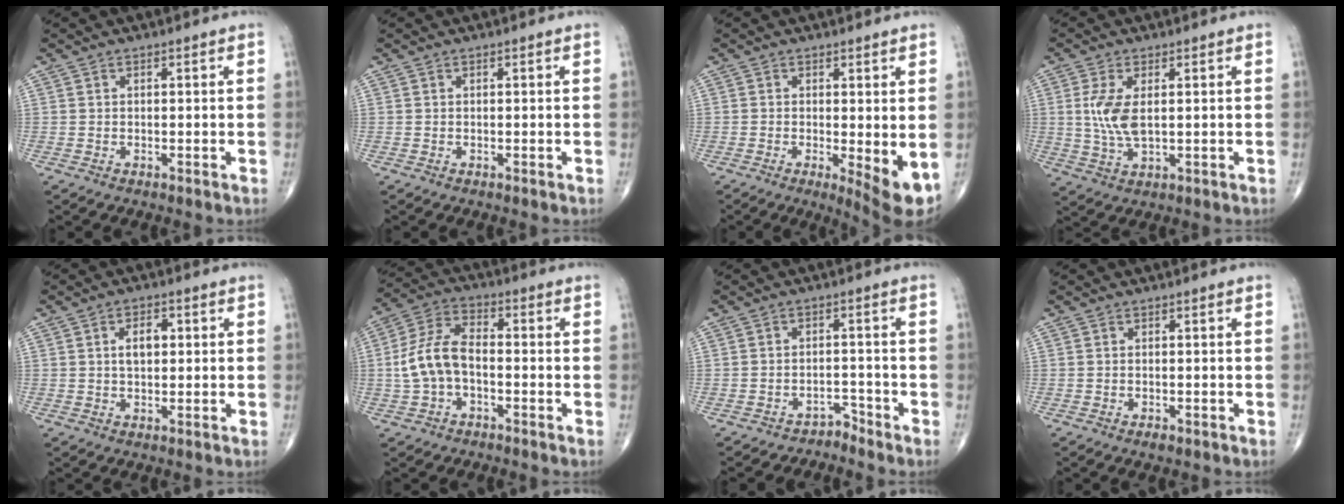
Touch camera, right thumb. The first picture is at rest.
{"total": 0.0}
{"total": 6.5, "force": [-0.8, 1.8, 6.2], "torque": [-0.089, -0.018, -0.011]}
{"total": 6.8, "force": [1.0, 3.0, 6.1], "torque": [-0.135, -0.008, 0.024]}
{"total": 4.5, "force": [0.8, 2.6, 3.6], "torque": [-0.054, 0.007, 0.011]}
{"total": 10.0, "force": [-1.5, 5.9, 7.9], "torque": [-0.164, 0.035, -0.037]}
{"total": 2.9, "force": [-2.6, 0.9, -0.8], "torque": [0.023, 0.033, -0.039]}
{"total": 1.2, "force": [-0.7, 0.6, 0.8], "torque": [-0.015, 0.001, -0.009]}